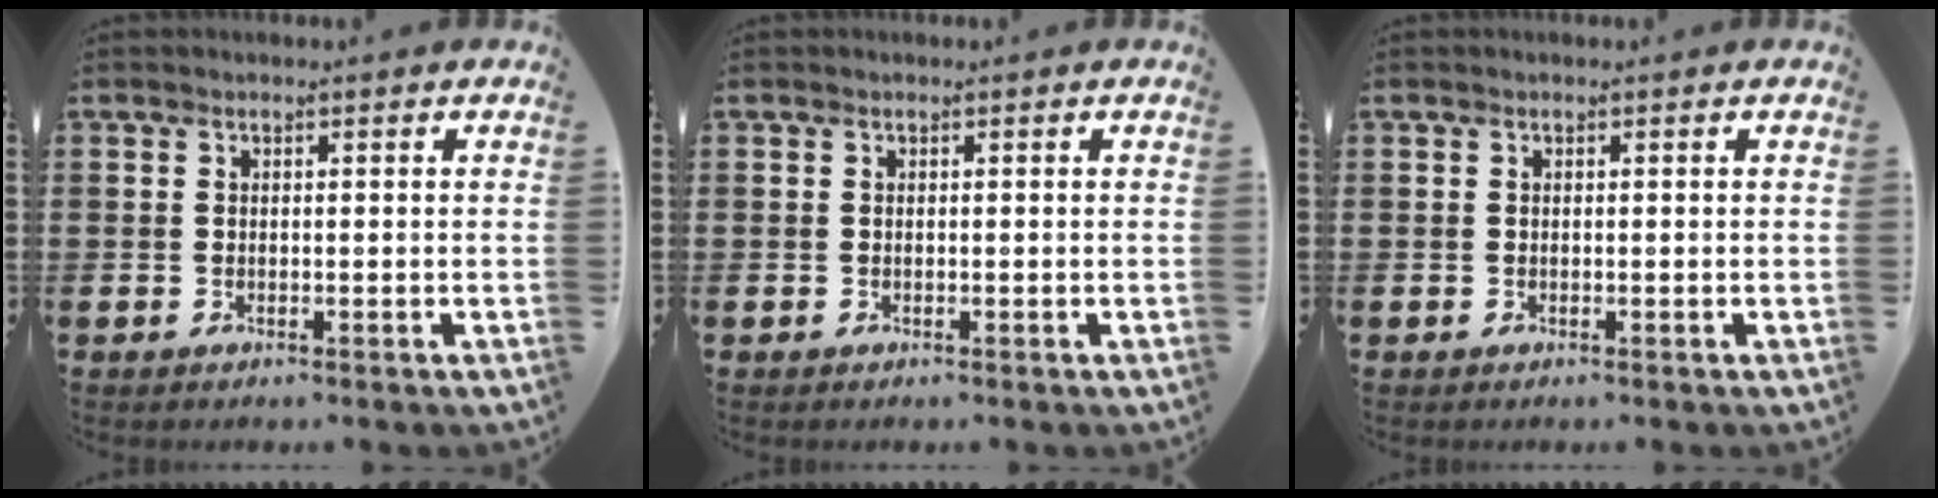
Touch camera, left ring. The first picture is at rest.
{"total": 0.0}
{"total": 0.0}